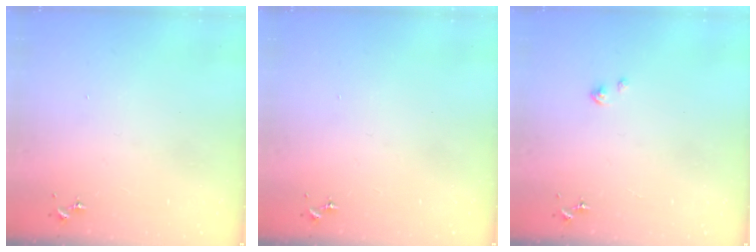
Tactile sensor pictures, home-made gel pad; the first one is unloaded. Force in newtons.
{"total": 0.0}
{"total": 1.9, "press": 1.9, "slide": 0.2}